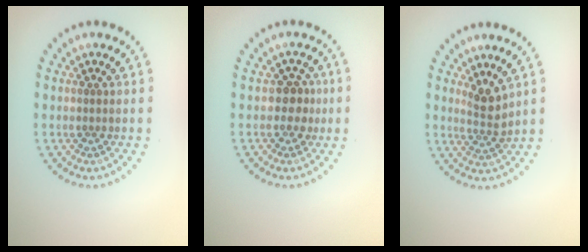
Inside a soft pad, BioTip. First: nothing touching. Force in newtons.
{"total": 1.9, "press": 1.7, "slide": 1.0}
{"total": 2.3, "press": 1.7, "slide": 1.5}